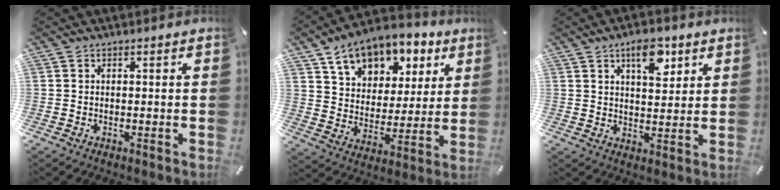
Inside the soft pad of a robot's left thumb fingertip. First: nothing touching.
{"total": 12.7, "force": [8.5, 8.3, 4.4], "torque": [-0.083, -0.047, 0.157]}
{"total": 8.5, "force": [4.7, 4.1, 5.8], "torque": [-0.076, -0.017, 0.075]}